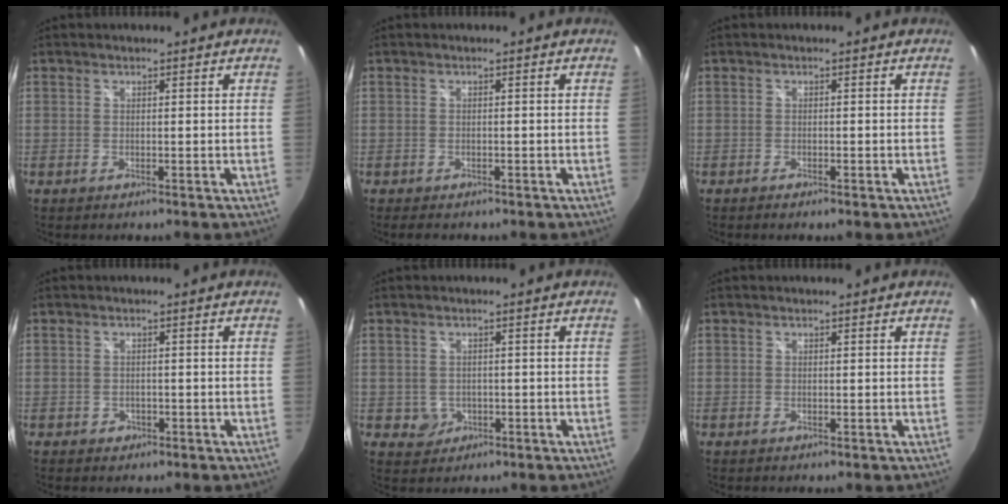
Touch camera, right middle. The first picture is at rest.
{"total": 2.3, "force": [-1.8, 1.0, 0.9], "torque": [-0.020, -0.011, -0.026]}
{"total": 1.2, "force": [-1.0, 0.2, 0.7], "torque": [-0.014, -0.003, -0.017]}
{"total": 1.7, "force": [-0.8, 1.4, 0.4], "torque": [-0.008, -0.001, -0.009]}
{"total": 2.8, "force": [-0.5, 2.7, 0.6], "torque": [-0.015, 0.002, -0.001]}
{"total": 0.0}